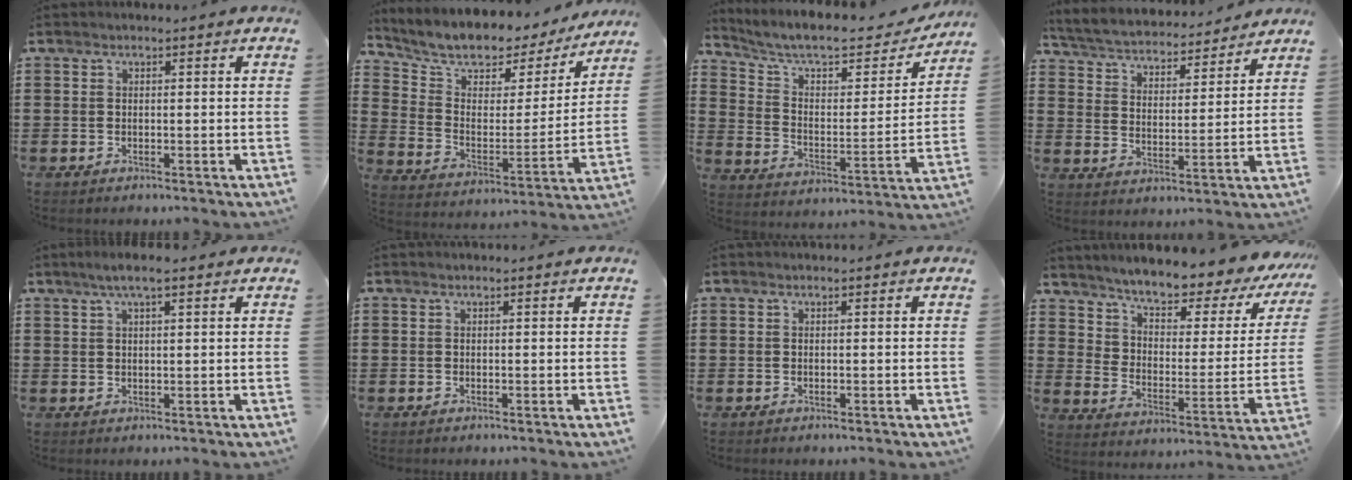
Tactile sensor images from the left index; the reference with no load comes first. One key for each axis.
{"total": 6.5, "fx": 5.6, "fy": 2.9, "fz": 1.4, "tx": -0.051, "ty": -0.047, "tz": 0.089}
{"total": 7.8, "fx": 6.5, "fy": 2.2, "fz": 3.8, "tx": -0.096, "ty": -0.041, "tz": 0.108}
{"total": 4.3, "fx": 4.3, "fy": 0.3, "fz": 0.6, "tx": -0.036, "ty": -0.033, "tz": 0.068}
{"total": 3.3, "fx": 2.0, "fy": 0.5, "fz": 2.6, "tx": -0.053, "ty": 0.004, "tz": 0.033}
{"total": 0.0}
{"total": 0.0}
{"total": 5.4, "fx": 4.9, "fy": 1.3, "fz": 1.7, "tx": -0.063, "ty": -0.047, "tz": 0.078}